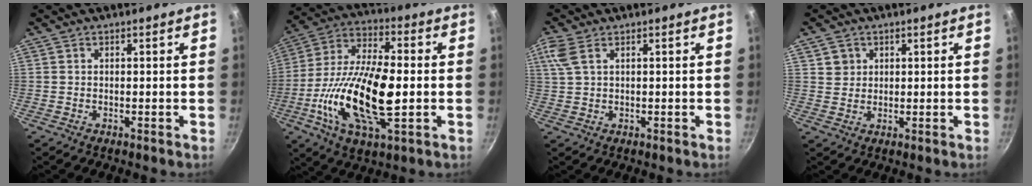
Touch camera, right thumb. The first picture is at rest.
{"total": 20.3, "force": [-3.0, 8.4, 18.3], "torque": [-0.350, 0.017, -0.065]}
{"total": 4.5, "force": [2.1, 2.3, 3.2], "torque": [-0.081, 0.012, 0.045]}
{"total": 3.1, "force": [1.2, 2.8, 0.6], "torque": [0.010, 0.005, 0.022]}